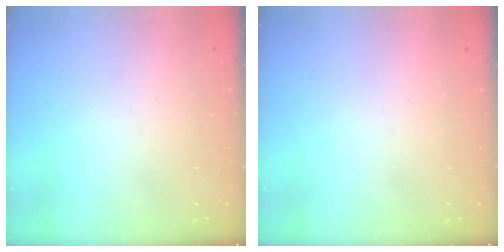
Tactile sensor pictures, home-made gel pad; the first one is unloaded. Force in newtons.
{"total": 0.0}